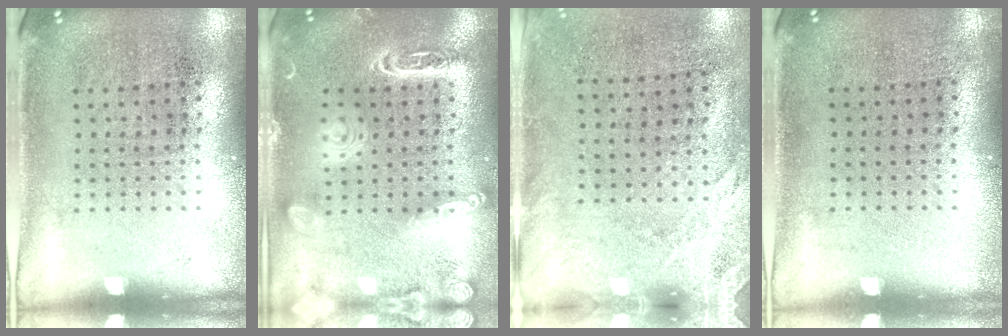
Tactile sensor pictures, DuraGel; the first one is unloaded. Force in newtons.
{"total": 2.0, "press": 1.9, "slide": 0.1}
{"total": 2.7, "press": 2.1, "slide": 1.6}
{"total": 0.0}